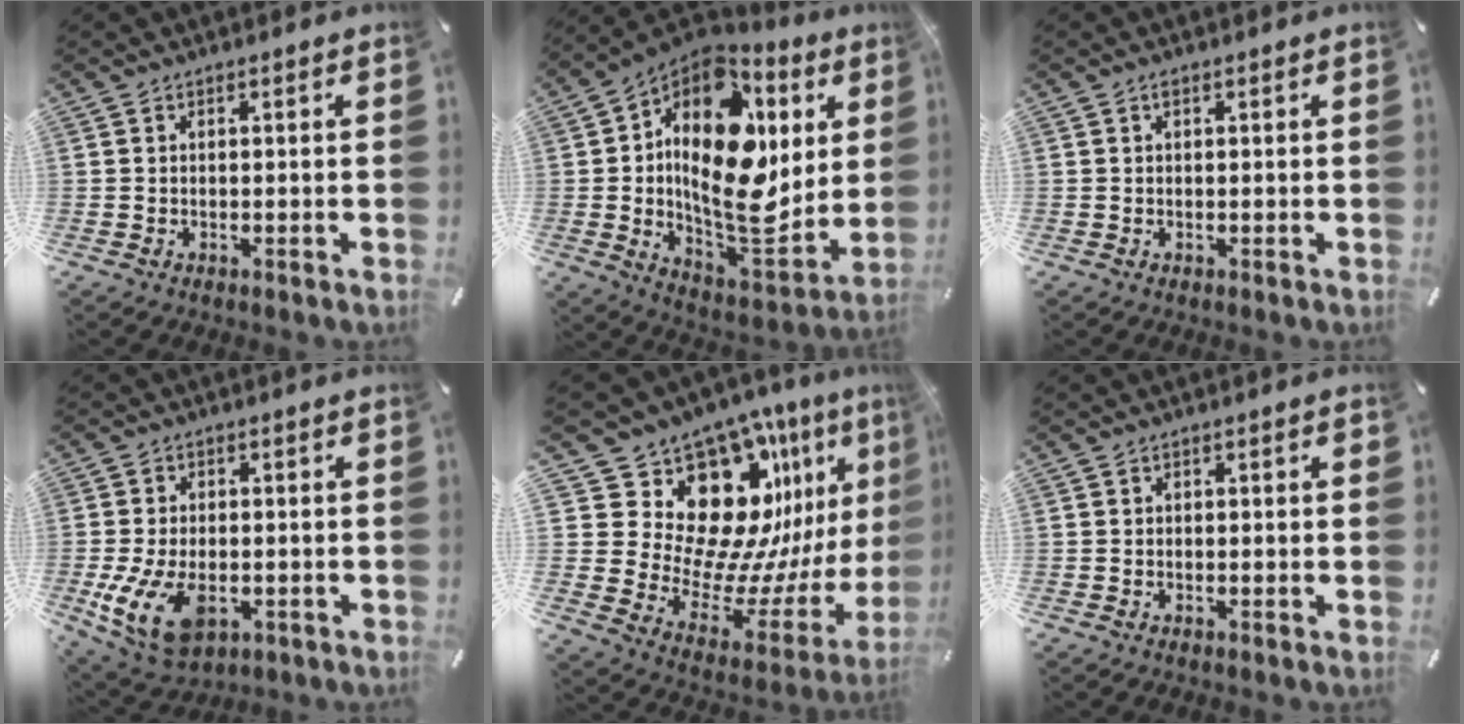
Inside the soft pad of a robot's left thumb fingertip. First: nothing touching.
{"total": 25.6, "force": [4.5, 14.6, 20.5], "torque": [-0.365, -0.065, 0.071]}
{"total": 0.6, "force": [0.3, 0.3, 0.4], "torque": [-0.009, 0.001, 0.005]}
{"total": 11.6, "force": [-3.0, 7.4, 8.5], "torque": [-0.182, -0.003, -0.050]}
{"total": 19.4, "force": [13.2, 10.5, 9.4], "torque": [-0.128, -0.158, 0.247]}
{"total": 0.8, "force": [-0.1, 0.6, 0.5], "torque": [-0.008, 0.004, -0.003]}